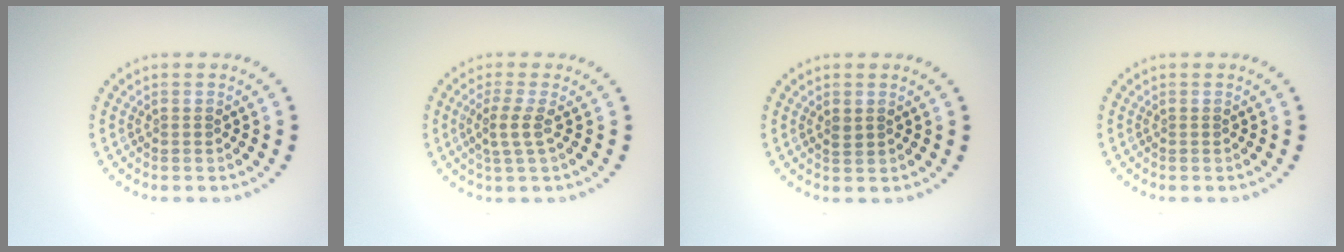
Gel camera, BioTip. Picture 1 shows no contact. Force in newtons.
{"total": 2.0, "press": 1.6, "slide": 1.3}
{"total": 0.9, "press": 0.8, "slide": 0.2}
{"total": 0.0}